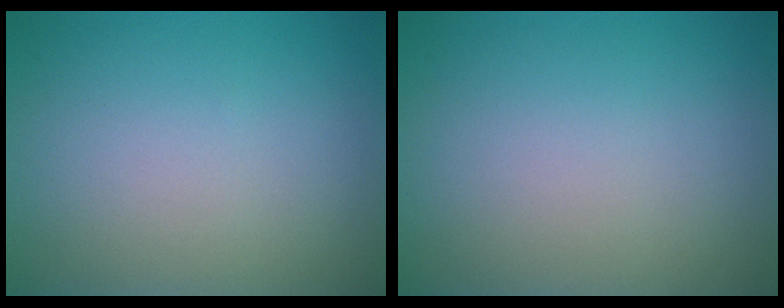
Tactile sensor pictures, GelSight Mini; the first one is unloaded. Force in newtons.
{"total": 0.0}